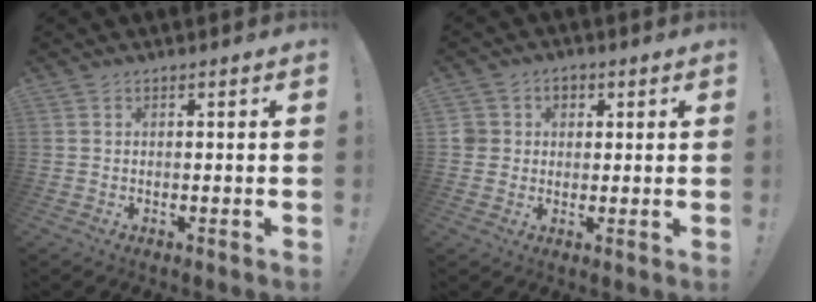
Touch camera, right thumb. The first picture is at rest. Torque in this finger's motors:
{"motor_torque": [0.59, 0.49, 0.12, -0.03, 0.00]}